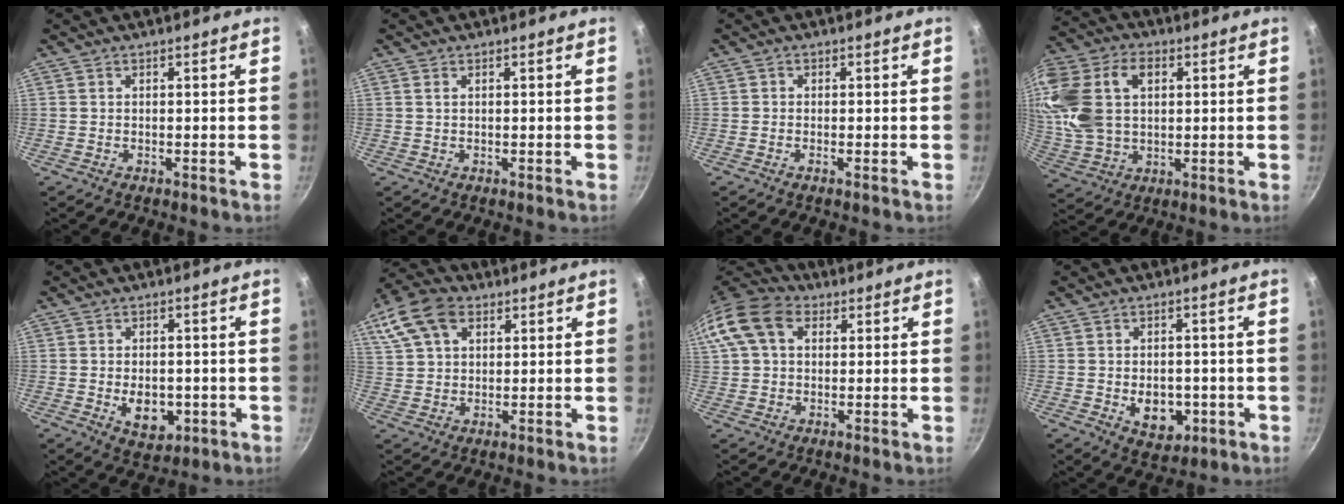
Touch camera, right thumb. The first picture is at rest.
{"total": 0.7, "force": [0.3, 0.4, 0.5], "torque": [-0.010, 0.000, 0.005]}
{"total": 0.6, "force": [-0.3, 0.3, 0.5], "torque": [-0.013, 0.002, -0.011]}
{"total": 18.9, "force": [4.2, 12.7, 13.3], "torque": [-0.266, 0.011, 0.080]}
{"total": 7.2, "force": [-1.5, 4.9, 5.1], "torque": [-0.052, -0.002, -0.010]}
{"total": 13.0, "force": [5.8, 8.8, 7.7], "torque": [-0.159, 0.014, 0.102]}
{"total": 13.1, "force": [3.9, 9.5, 8.1], "torque": [-0.149, 0.024, 0.054]}
{"total": 7.7, "force": [-1.8, 5.6, 5.1], "torque": [-0.048, 0.001, -0.014]}